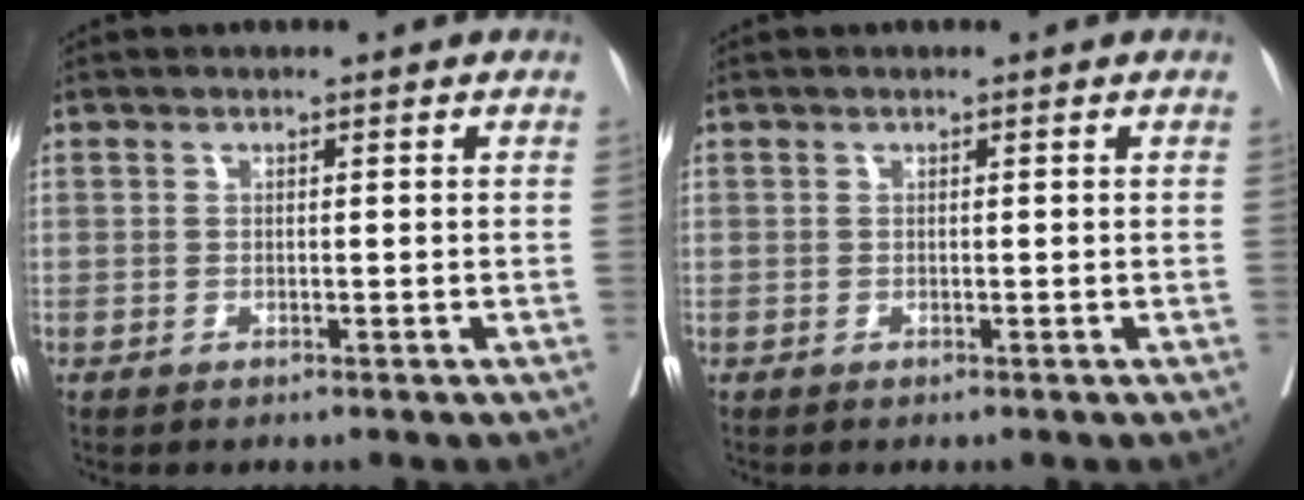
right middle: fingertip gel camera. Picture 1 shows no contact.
{"total": 0.0}